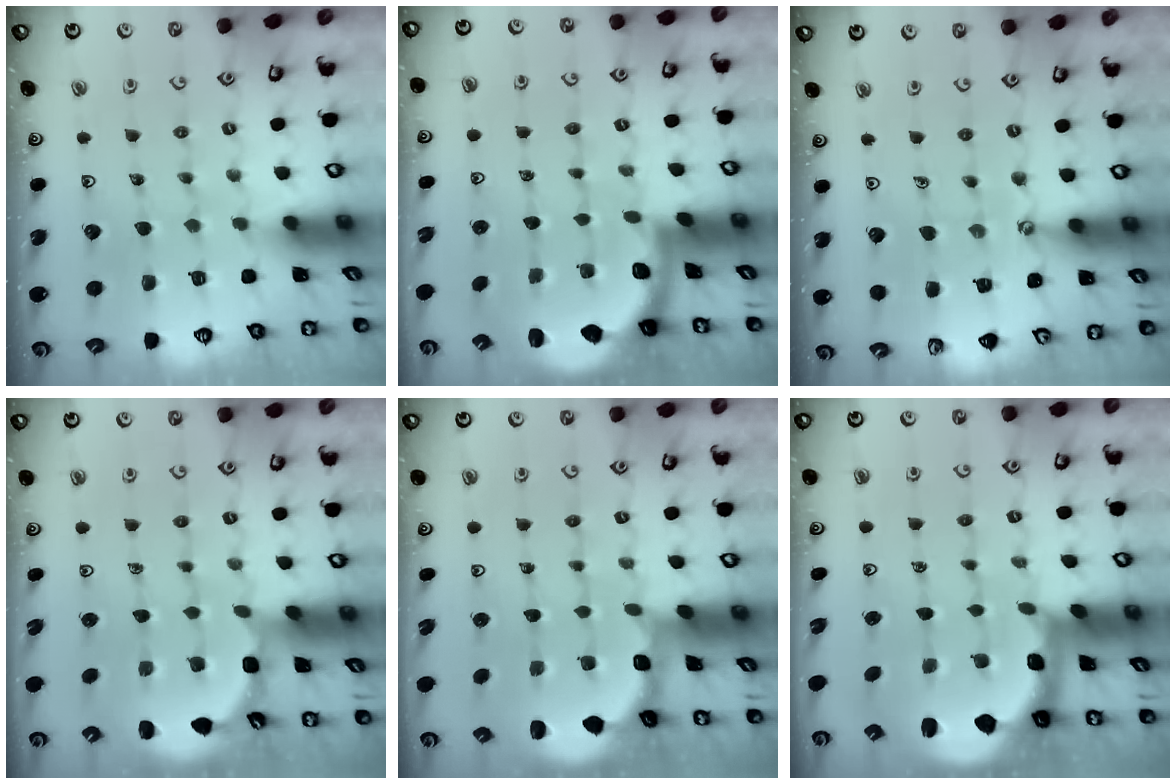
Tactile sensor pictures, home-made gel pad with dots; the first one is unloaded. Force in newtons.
{"total": 1.9, "press": 1.8, "slide": 0.5}
{"total": 2.7, "press": 2.7, "slide": 0.4}
{"total": 3.2, "press": 2.9, "slide": 1.4}
{"total": 1.8, "press": 1.6, "slide": 0.7}
{"total": 3.0, "press": 2.2, "slide": 2.1}